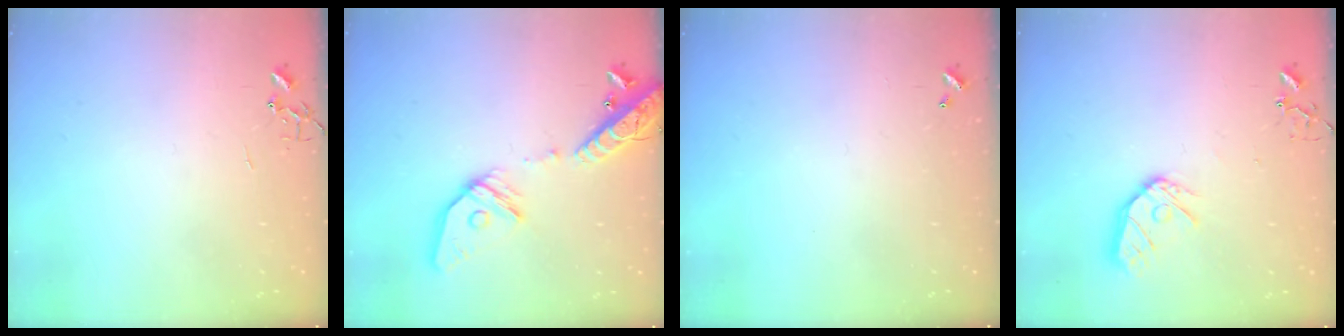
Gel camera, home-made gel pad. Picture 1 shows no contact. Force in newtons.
{"total": 18.3, "press": 17.9, "slide": 3.6}
{"total": 0.0}
{"total": 11.3, "press": 11.2, "slide": 1.3}